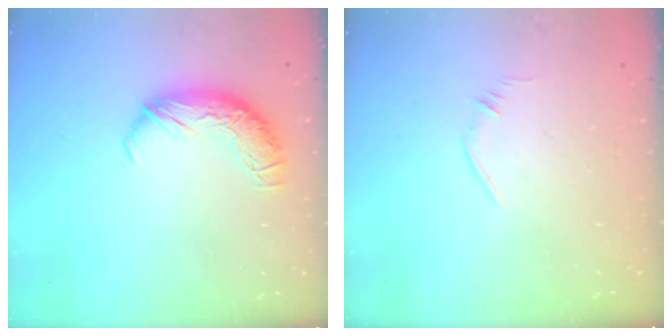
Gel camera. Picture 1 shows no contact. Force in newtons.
{"total": 6.1, "press": 6.0, "slide": 1.1}